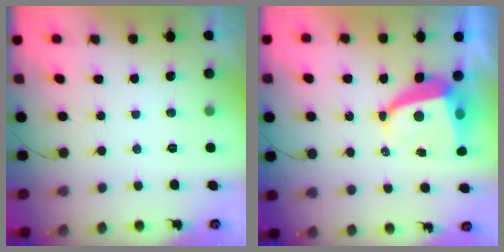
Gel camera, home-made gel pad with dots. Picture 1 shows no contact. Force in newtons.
{"total": 7.7, "press": 7.7, "slide": 0.8}